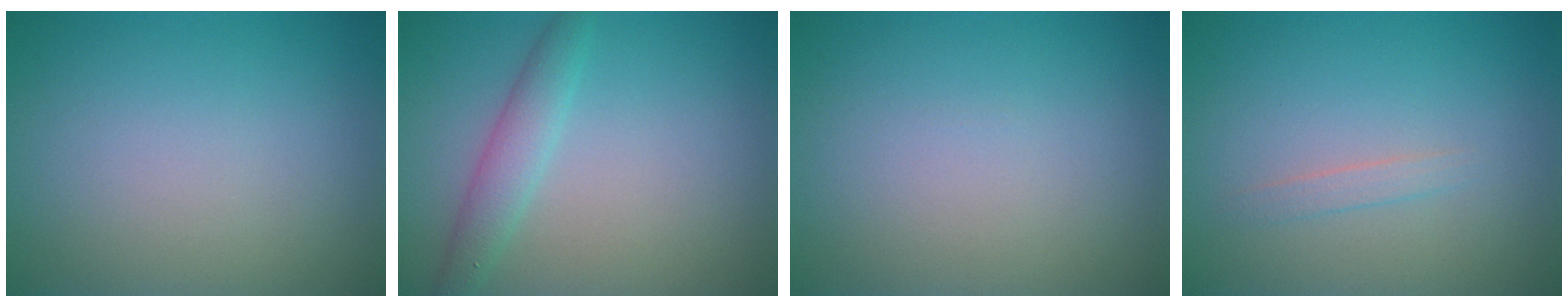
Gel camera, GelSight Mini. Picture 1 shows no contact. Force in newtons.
{"total": 2.5, "press": 2.5, "slide": 0.0}
{"total": 0.0}
{"total": 0.9, "press": 0.9, "slide": 0.1}